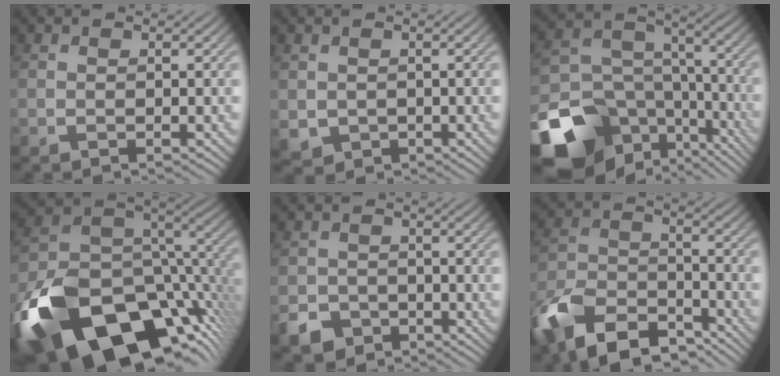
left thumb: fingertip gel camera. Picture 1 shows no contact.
{"total": 2.4, "force": [0.0, 2.3, 0.8], "torque": [-0.034, -0.017, 0.004]}
{"total": 18.8, "force": [-10.7, 12.8, 8.7], "torque": [-0.222, -0.044, -0.145]}
{"total": 20.3, "force": [-9.8, 11.2, 13.8], "torque": [-0.303, -0.049, -0.137]}
{"total": 4.1, "force": [-2.8, 2.7, 1.2], "torque": [-0.027, -0.006, -0.053]}
{"total": 14.4, "force": [-10.2, 7.2, 7.3], "torque": [-0.181, -0.031, -0.185]}